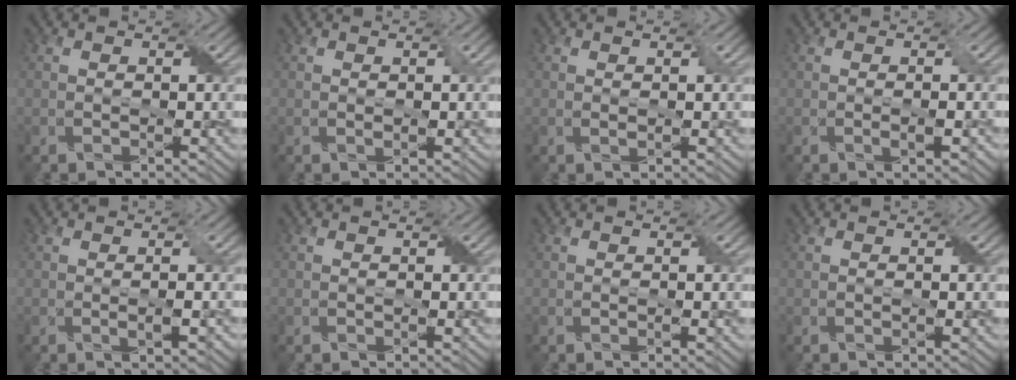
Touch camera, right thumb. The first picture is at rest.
{"total": 0.8, "force": [0.1, 0.2, 0.7], "torque": [-0.014, -0.002, 0.002]}
{"total": 0.7, "force": [0.2, 0.2, 0.7], "torque": [-0.015, -0.002, 0.006]}
{"total": 1.4, "force": [-0.3, 0.1, 1.3], "torque": [-0.025, -0.002, -0.003]}
{"total": 1.5, "force": [-0.1, 0.0, 1.5], "torque": [-0.033, 0.001, -0.001]}
{"total": 0.0}
{"total": 0.6, "force": [-0.1, -0.1, 0.6], "torque": [-0.009, -0.001, -0.002]}
{"total": 0.0}